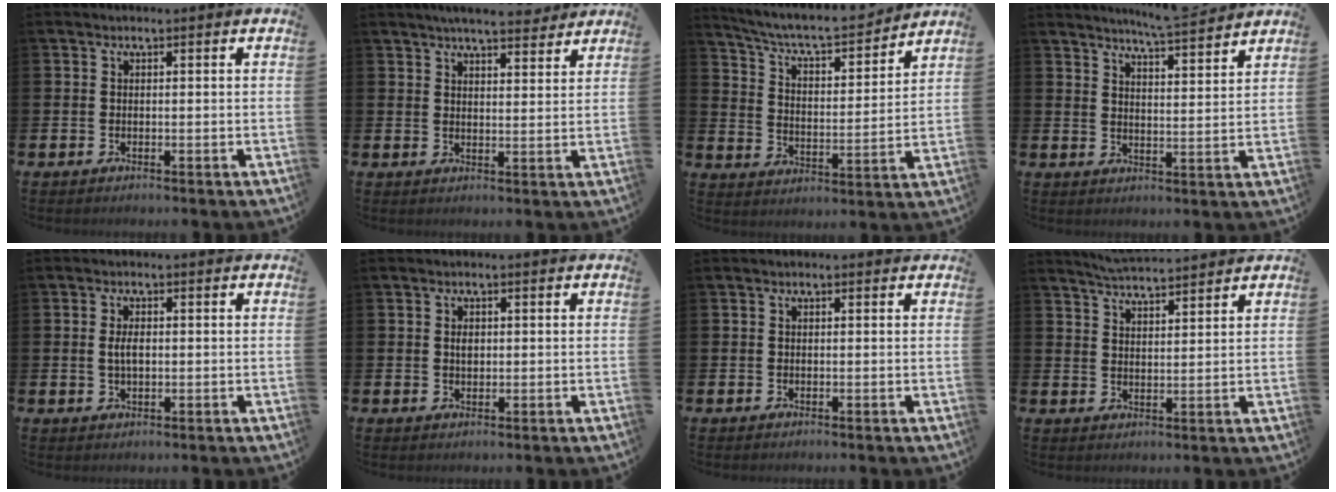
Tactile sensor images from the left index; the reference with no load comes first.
{"total": 5.5, "force": [5.2, 0.7, 1.6], "torque": [-0.030, -0.022, 0.091]}
{"total": 7.6, "force": [7.1, 1.5, 2.5], "torque": [-0.072, -0.056, 0.117]}
{"total": 6.1, "force": [5.9, -0.6, 1.2], "torque": [-0.035, -0.039, 0.103]}
{"total": 2.7, "force": [0.2, 1.3, 2.4], "torque": [-0.047, 0.007, 0.002]}
{"total": 1.5, "force": [0.3, 1.0, 1.1], "torque": [-0.006, -0.001, 0.000]}
{"total": 0.0}
{"total": 4.8, "force": [4.8, -0.1, 0.5], "torque": [-0.017, -0.027, 0.085]}